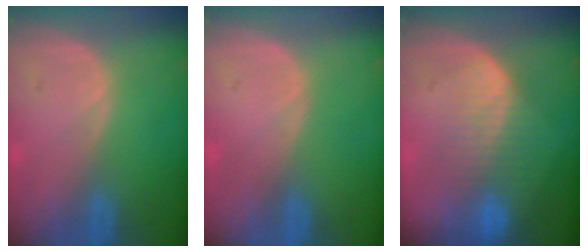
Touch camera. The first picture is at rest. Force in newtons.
{"total": 0.0}
{"total": 8.5, "press": 7.4, "slide": 4.3}